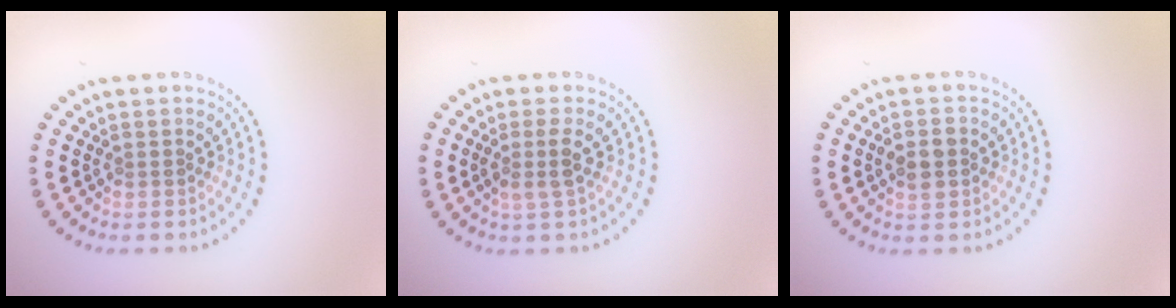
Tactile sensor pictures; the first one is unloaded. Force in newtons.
{"total": 1.9, "press": 1.5, "slide": 1.2}
{"total": 2.8, "press": 2.8, "slide": 0.1}